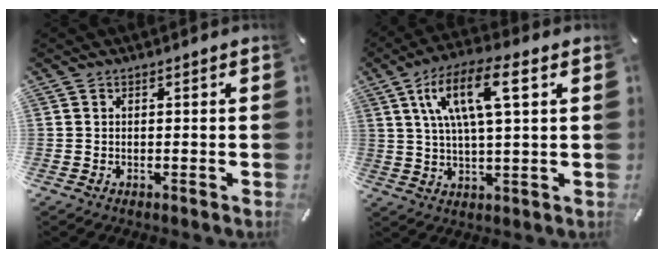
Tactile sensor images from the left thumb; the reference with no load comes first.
{"total": 12.6, "force": [4.7, 3.9, 11.0], "torque": [-0.221, 0.006, 0.077]}